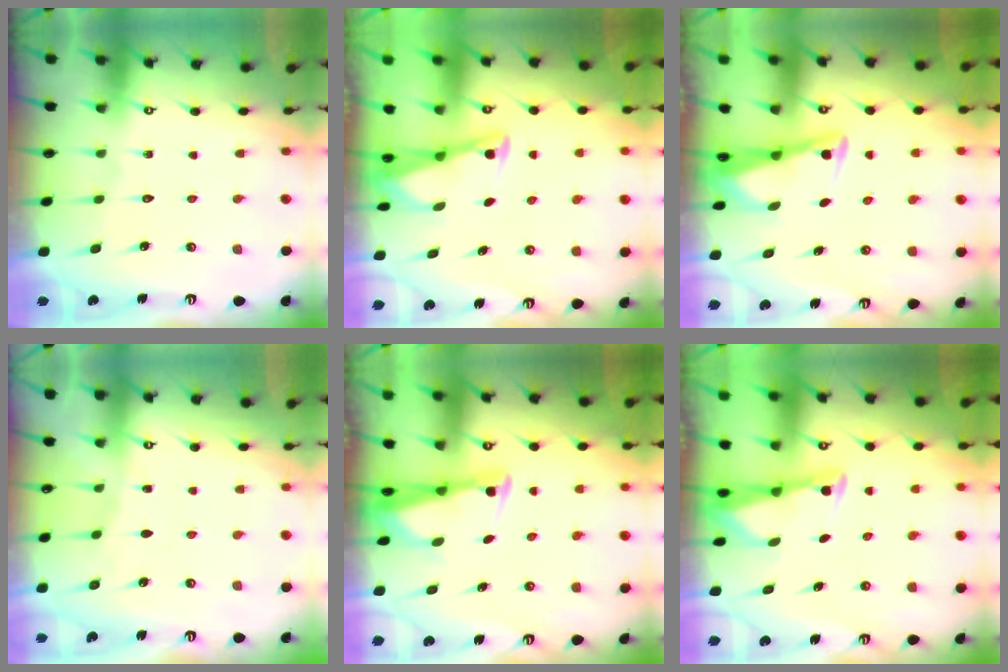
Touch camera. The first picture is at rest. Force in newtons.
{"total": 2.8, "press": 2.8, "slide": 0.4}
{"total": 3.3, "press": 3.3, "slide": 0.4}
{"total": 1.8, "press": 1.8, "slide": 0.3}
{"total": 2.4, "press": 2.3, "slide": 0.5}
{"total": 3.0, "press": 3.0, "slide": 0.2}